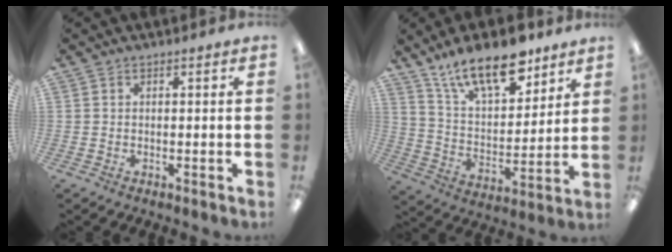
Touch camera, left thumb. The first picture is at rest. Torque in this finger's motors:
{"motor_torque": [0.18, 0.18, 1.40, -1.37, 0.31]}